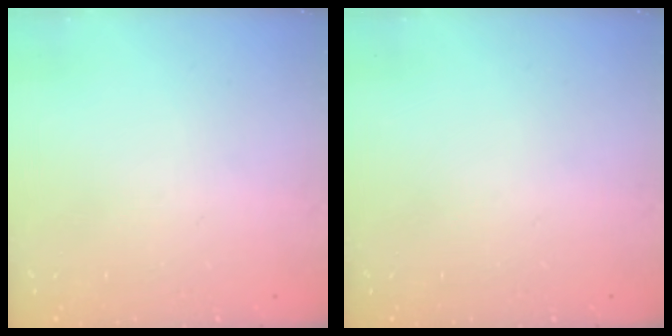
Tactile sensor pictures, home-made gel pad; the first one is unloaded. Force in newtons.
{"total": 0.0}